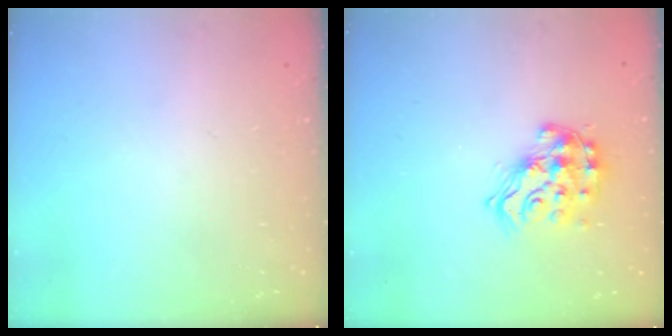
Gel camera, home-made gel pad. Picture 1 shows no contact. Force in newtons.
{"total": 15.9, "press": 15.8, "slide": 1.1}